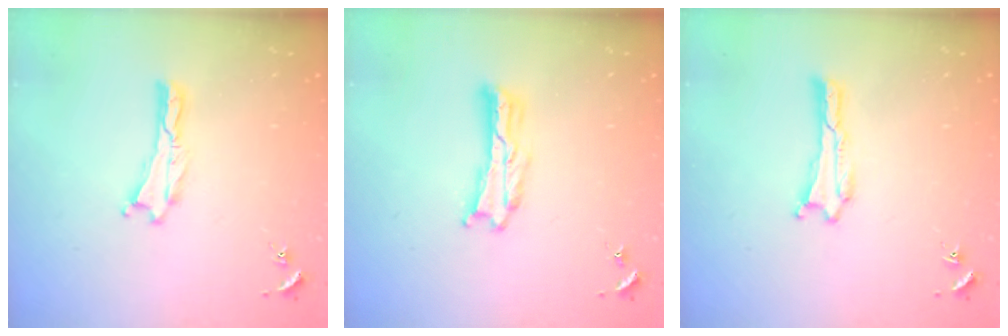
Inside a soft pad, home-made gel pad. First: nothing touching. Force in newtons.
{"total": 1.0, "press": 1.0, "slide": 0.2}
{"total": 0.0}